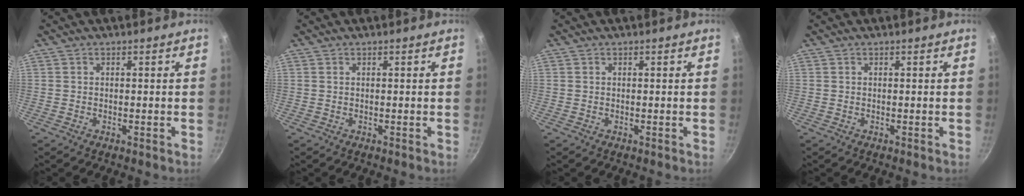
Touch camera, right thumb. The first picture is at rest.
{"total": 0.0}
{"total": 0.0}
{"total": 0.0}